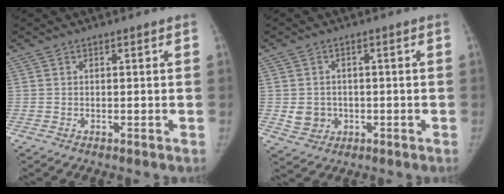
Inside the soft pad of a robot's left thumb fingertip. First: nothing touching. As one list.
[{"total": 4.8, "force": [-0.7, 4.3, 1.9], "torque": [-0.013, 0.004, -0.001]}]